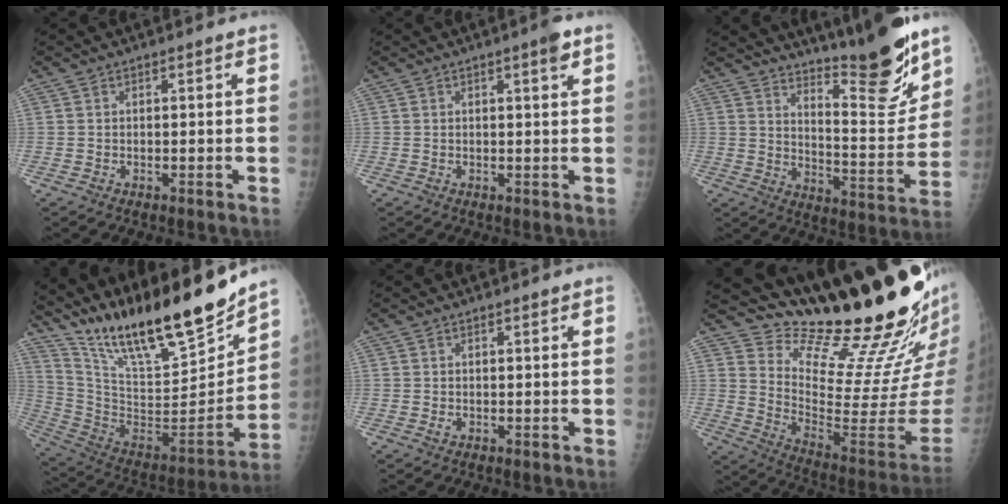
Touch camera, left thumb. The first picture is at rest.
{"total": 2.5, "force": [1.4, 0.2, 2.1], "torque": [-0.030, -0.006, 0.019]}
{"total": 17.3, "force": [14.3, 2.4, 9.5], "torque": [-0.110, -0.125, 0.221]}
{"total": 27.5, "force": [21.9, 5.8, 15.5], "torque": [-0.227, -0.108, 0.375]}
{"total": 0.9, "force": [0.5, 0.4, 0.7], "torque": [-0.008, -0.002, 0.010]}
{"total": 27.0, "force": [22.6, 4.7, 13.9], "torque": [-0.179, -0.175, 0.335]}